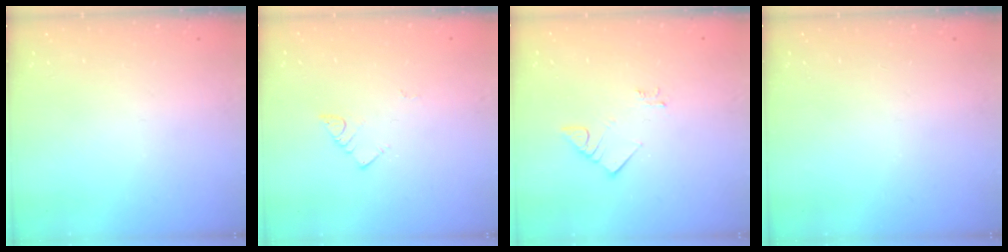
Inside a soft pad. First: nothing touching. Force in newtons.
{"total": 2.9, "press": 2.9, "slide": 0.3}
{"total": 3.3, "press": 3.3, "slide": 0.1}
{"total": 0.0}